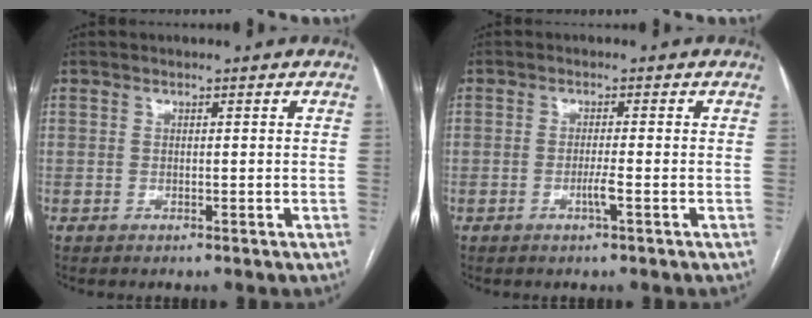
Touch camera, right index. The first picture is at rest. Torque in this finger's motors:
{"motor_torque": [0.82, 0.29, 0.38, 0.10]}